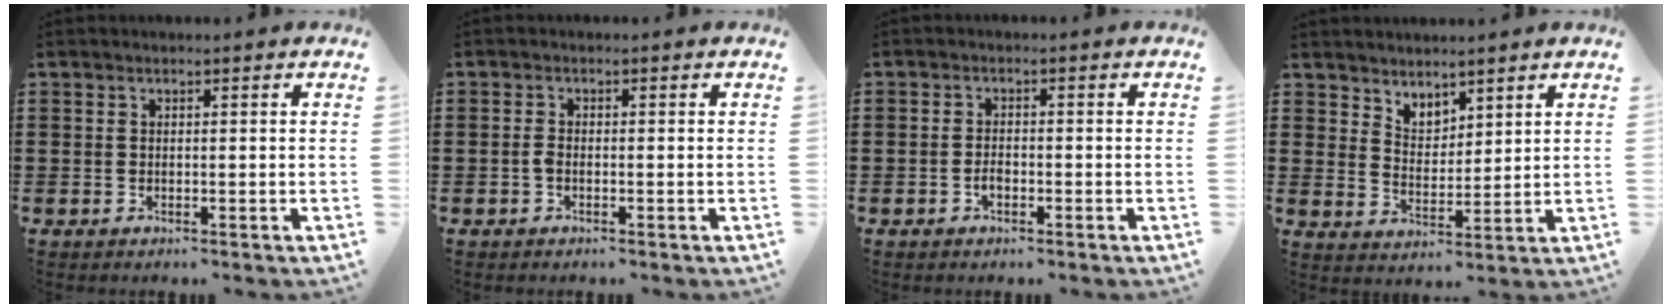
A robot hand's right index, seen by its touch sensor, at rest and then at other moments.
{"total": 1.1, "force": [-0.6, 0.5, 0.8], "torque": [-0.025, -0.004, -0.013]}
{"total": 1.7, "force": [-0.9, 0.8, 1.2], "torque": [-0.024, -0.001, -0.016]}
{"total": 3.7, "force": [3.4, 1.6, -0.1], "torque": [-0.011, -0.005, 0.064]}